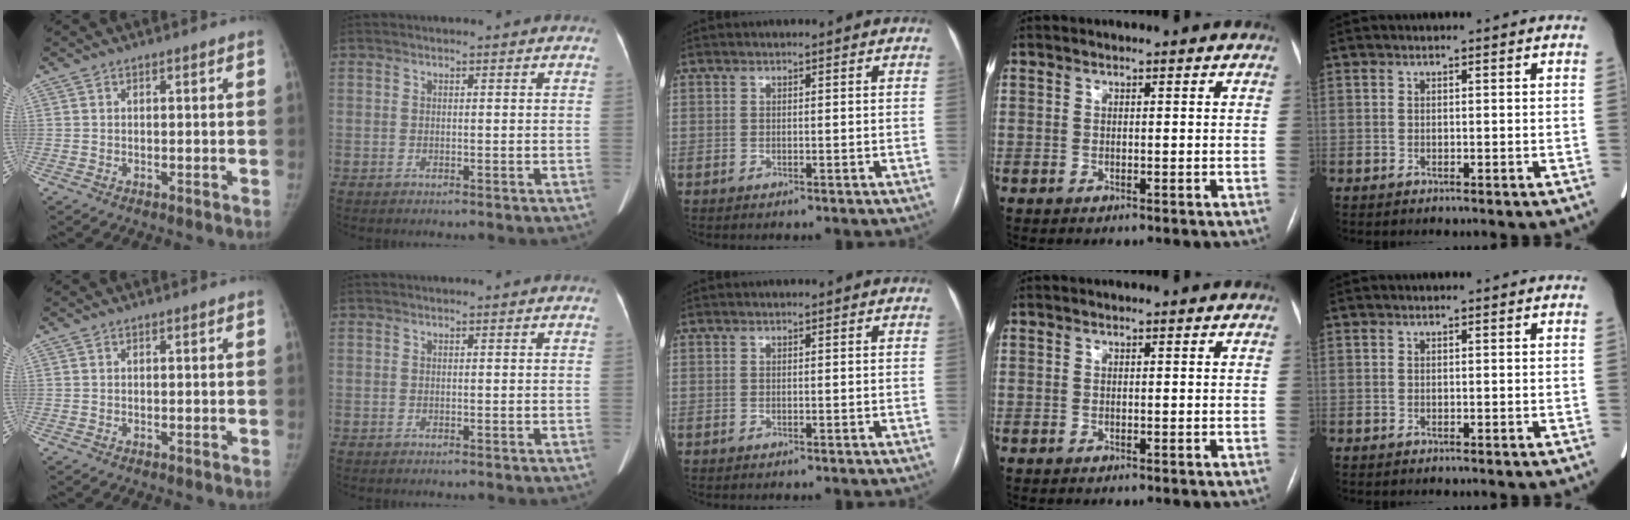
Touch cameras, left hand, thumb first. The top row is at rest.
{}